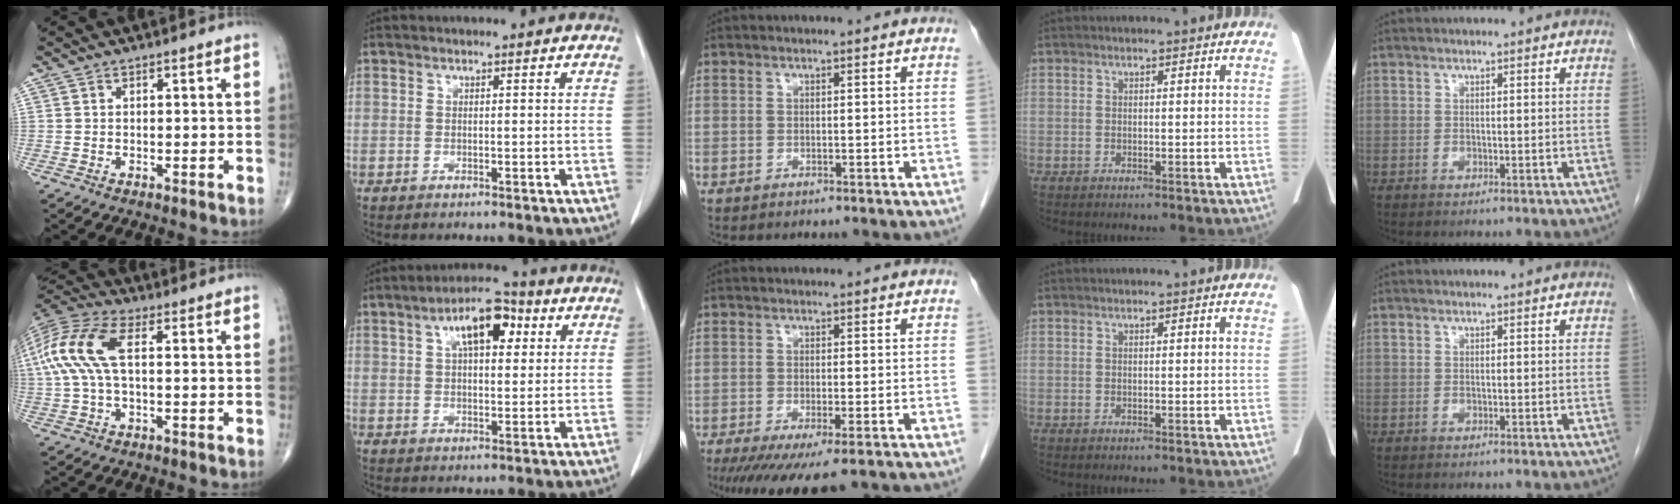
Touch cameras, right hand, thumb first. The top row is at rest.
{"thumb": {"total": 13.0, "force": [1.5, 6.0, 11.5], "torque": [-0.276, 0.033, 0.025]}, "index": {"total": 9.2, "force": [3.7, 3.6, 7.7], "torque": [-0.130, 0.025, 0.057]}, "middle": {"total": 8.4, "force": [-5.7, 1.2, 6.0], "torque": [-0.087, -0.021, -0.090]}}